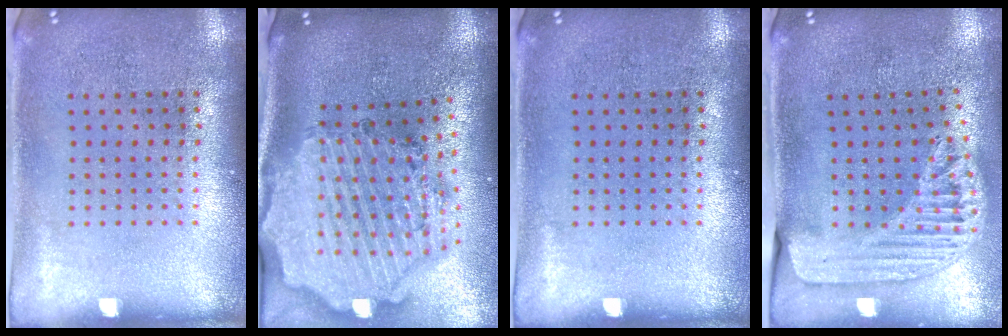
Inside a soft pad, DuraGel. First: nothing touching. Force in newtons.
{"total": 3.3, "press": 2.8, "slide": 1.7}
{"total": 0.0}
{"total": 1.6, "press": 1.5, "slide": 0.4}